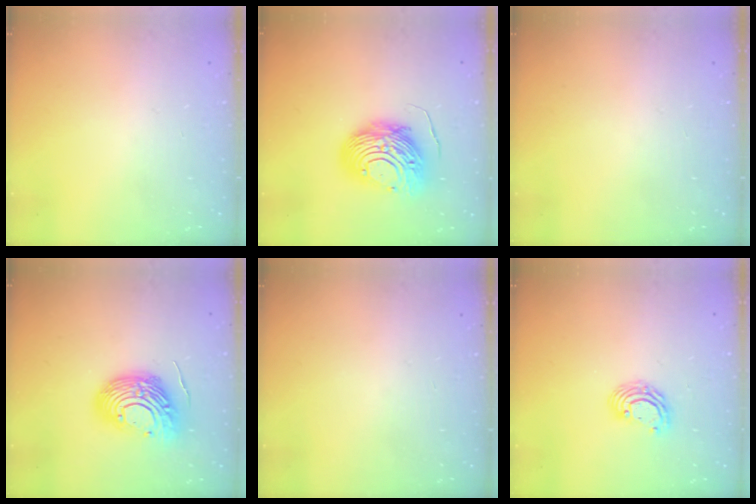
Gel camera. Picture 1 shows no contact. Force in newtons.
{"total": 12.8, "press": 12.7, "slide": 1.1}
{"total": 0.0}
{"total": 14.4, "press": 14.3, "slide": 2.2}
{"total": 0.0}
{"total": 6.2, "press": 6.2, "slide": 0.4}